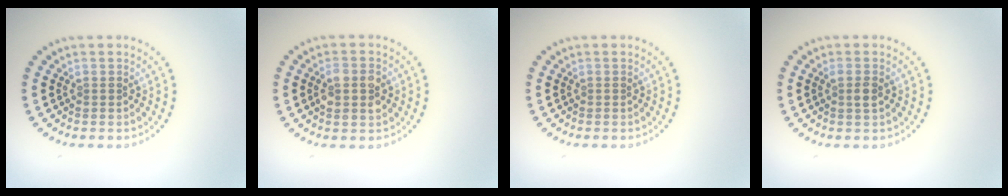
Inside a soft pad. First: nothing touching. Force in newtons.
{"total": 2.9, "press": 2.8, "slide": 0.3}
{"total": 0.0}
{"total": 1.2, "press": 1.0, "slide": 0.5}